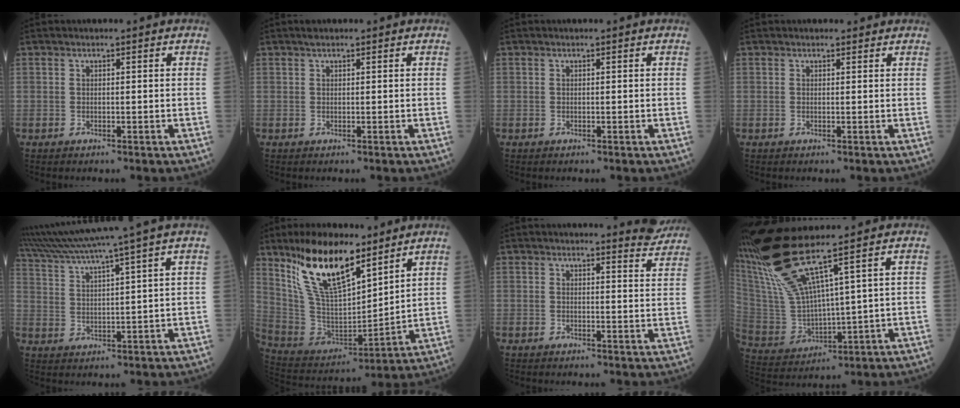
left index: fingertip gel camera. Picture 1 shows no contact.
{"total": 0.9, "force": [0.8, 0.3, 0.4], "torque": [-0.014, 0.009, 0.014]}
{"total": 0.0}
{"total": 0.9, "force": [0.8, 0.5, 0.0], "torque": [-0.006, 0.002, 0.008]}
{"total": 13.1, "force": [10.9, -2.9, 6.6], "torque": [-0.124, -0.006, 0.179]}
{"total": 15.9, "force": [11.0, 4.8, 10.5], "torque": [-0.196, -0.005, 0.218]}
{"total": 3.5, "force": [3.5, 0.2, -0.4], "torque": [0.005, -0.031, 0.023]}
{"total": 11.5, "force": [8.8, -1.5, 7.3], "torque": [-0.171, -0.010, 0.190]}